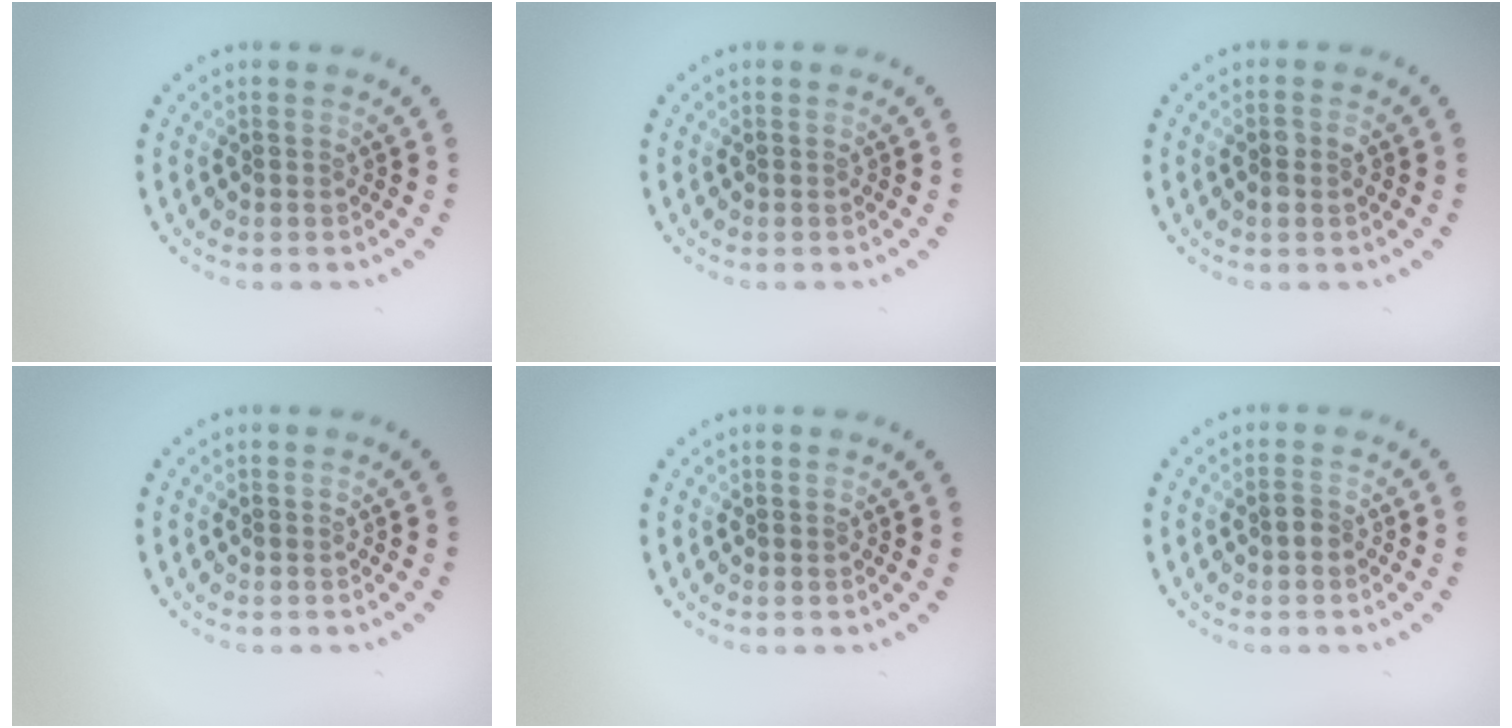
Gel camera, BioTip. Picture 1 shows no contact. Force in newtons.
{"total": 0.0}
{"total": 1.5, "press": 1.5, "slide": 0.3}
{"total": 0.0}
{"total": 0.0}
{"total": 1.1, "press": 1.0, "slide": 0.2}